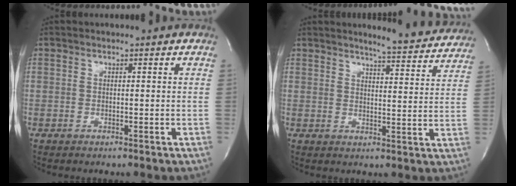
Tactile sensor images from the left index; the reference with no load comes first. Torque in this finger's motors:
{"motor_torque": [0.01, -0.09, 0.09, 0.03]}